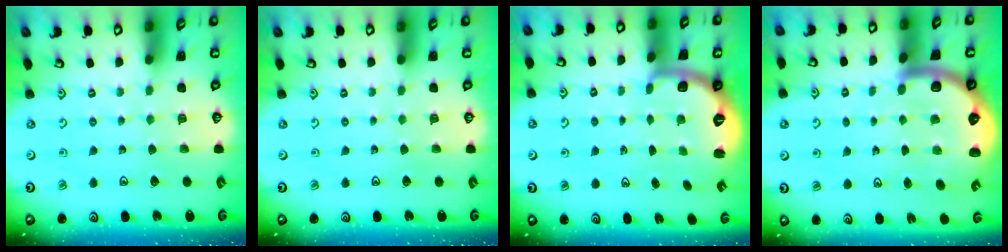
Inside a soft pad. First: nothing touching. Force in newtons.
{"total": 0.0}
{"total": 2.4, "press": 1.8, "slide": 1.6}
{"total": 7.6, "press": 7.4, "slide": 1.8}